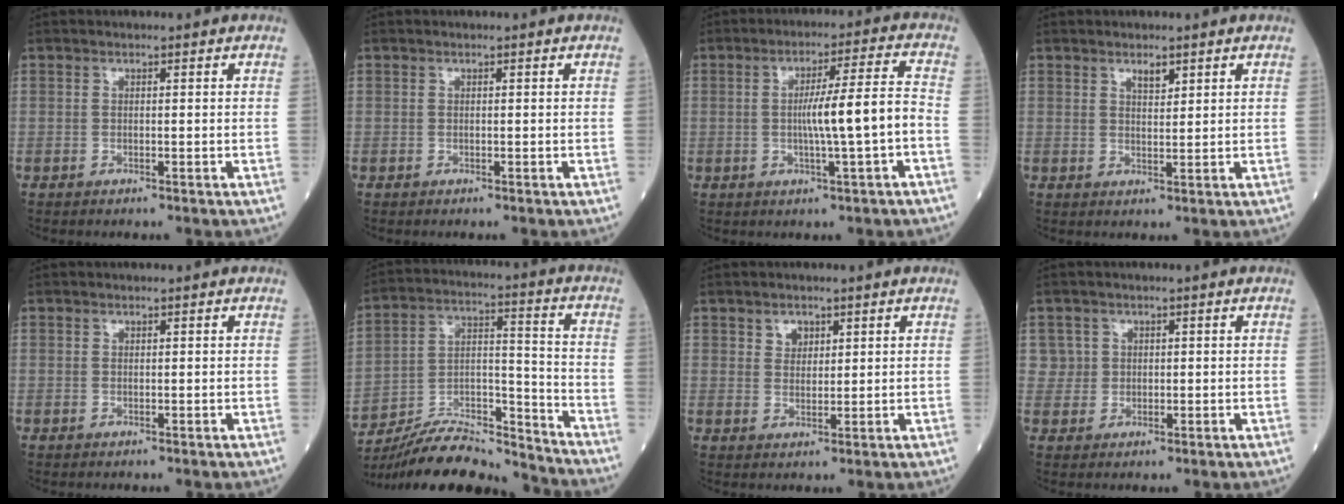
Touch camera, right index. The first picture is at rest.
{"total": 0.0}
{"total": 8.5, "force": [-1.4, -0.6, 8.3], "torque": [-0.137, 0.008, -0.021]}
{"total": 2.1, "force": [1.5, 0.7, 1.3], "torque": [-0.022, -0.003, 0.026]}
{"total": 0.0}
{"total": 16.1, "force": [-15.6, 1.7, 3.7], "torque": [-0.063, 0.036, -0.268]}
{"total": 2.4, "force": [1.5, 1.7, 1.0], "torque": [-0.015, -0.001, 0.026]}
{"total": 2.9, "force": [0.9, 2.7, -0.3], "torque": [0.023, 0.003, 0.011]}